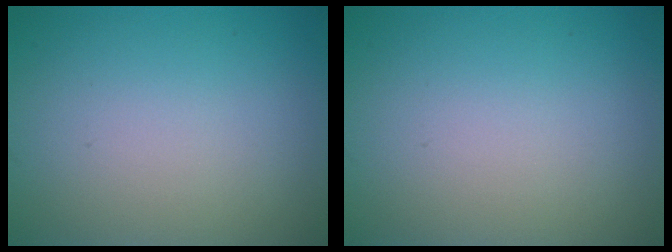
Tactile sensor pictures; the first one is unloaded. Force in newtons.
{"total": 0.0}